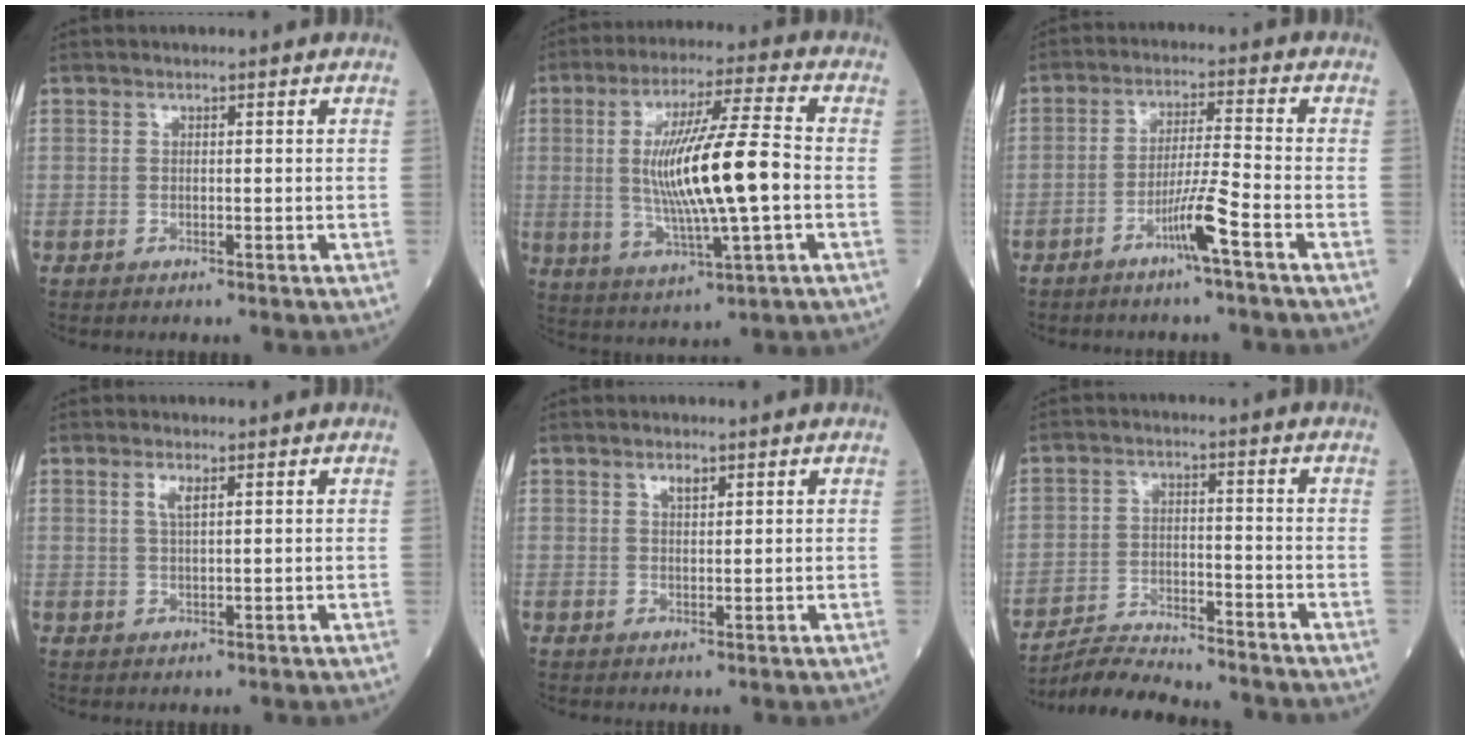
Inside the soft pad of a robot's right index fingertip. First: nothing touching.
{"total": 15.2, "force": [-0.7, 1.0, 15.2], "torque": [-0.284, -0.002, -0.010]}
{"total": 6.1, "force": [-3.4, -0.8, 5.1], "torque": [-0.098, -0.001, -0.066]}
{"total": 2.1, "force": [1.0, 0.4, 1.8], "torque": [-0.040, 0.001, 0.020]}
{"total": 1.6, "force": [1.0, 0.5, 1.0], "torque": [-0.019, 0.000, 0.019]}
{"total": 9.3, "force": [-9.1, 0.3, 2.1], "torque": [-0.034, -0.002, -0.153]}